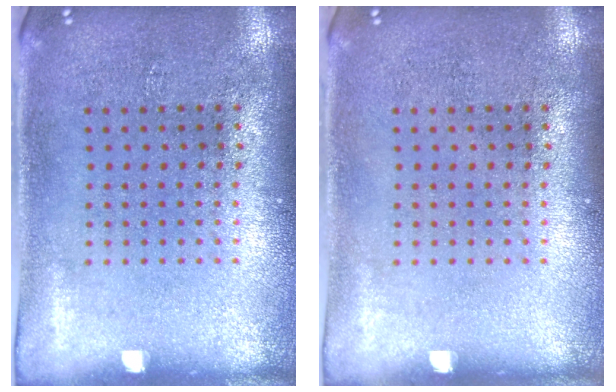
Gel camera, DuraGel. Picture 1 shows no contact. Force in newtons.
{"total": 0.0}